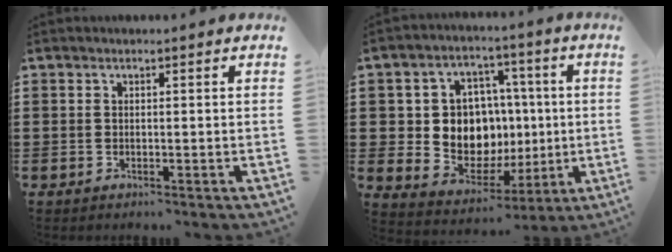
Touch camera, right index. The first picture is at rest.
{"total": 9.9, "force": [0.8, 8.7, 4.6], "torque": [-0.096, 0.006, 0.025]}